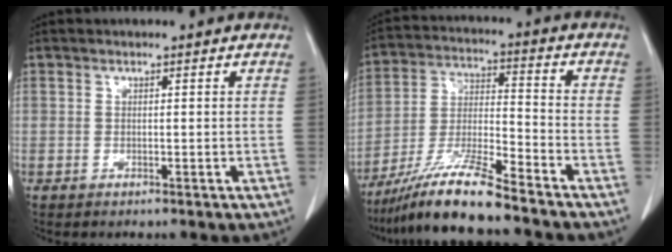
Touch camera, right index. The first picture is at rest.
{"total": 12.2, "force": [-9.9, -0.2, 7.1], "torque": [-0.141, -0.018, -0.186]}